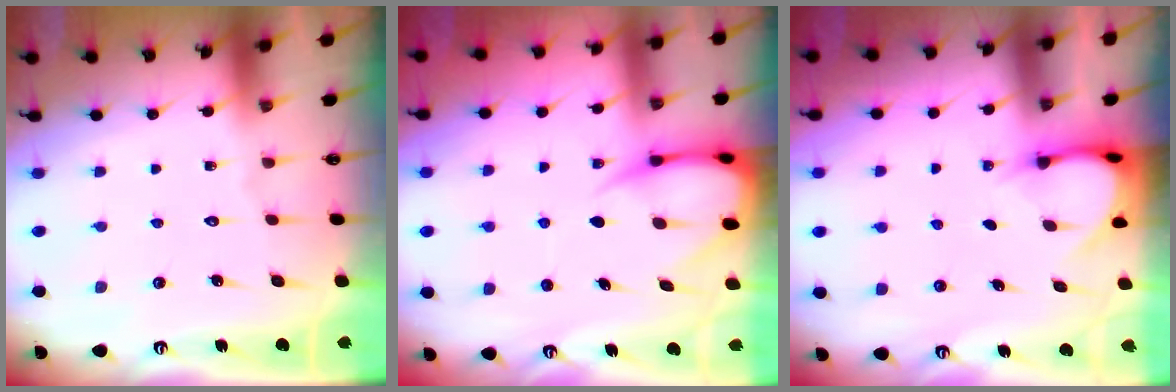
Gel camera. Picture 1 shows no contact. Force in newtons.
{"total": 6.8, "press": 6.7, "slide": 0.8}
{"total": 4.0, "press": 4.0, "slide": 0.3}